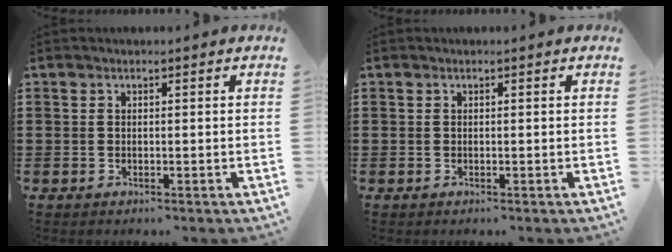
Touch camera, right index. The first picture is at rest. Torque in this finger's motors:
{"motor_torque": [-0.89, 1.25, 0.00, 0.00]}